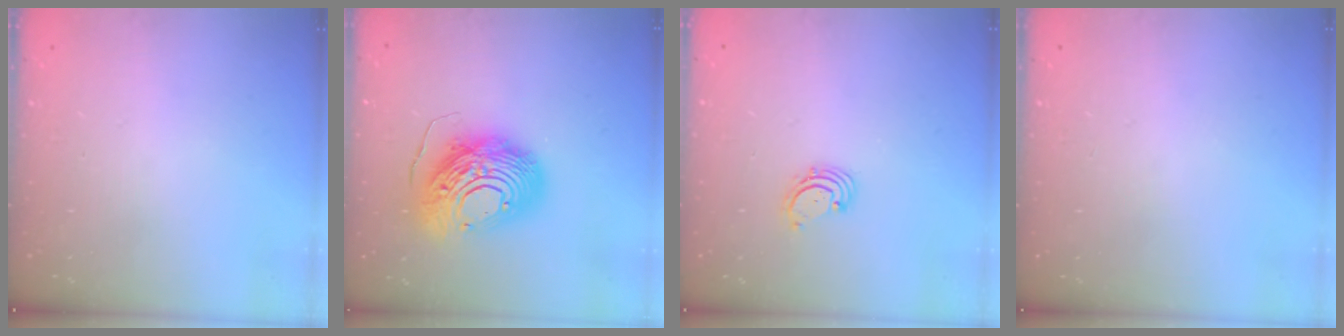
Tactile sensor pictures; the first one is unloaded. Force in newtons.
{"total": 18.0, "press": 17.9, "slide": 1.9}
{"total": 1.6, "press": 1.6, "slide": 0.2}
{"total": 0.0}